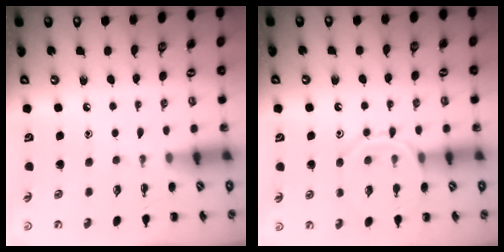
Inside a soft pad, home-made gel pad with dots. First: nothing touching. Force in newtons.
{"total": 11.2, "press": 11.1, "slide": 0.7}